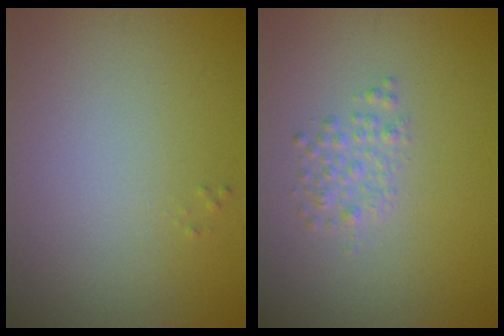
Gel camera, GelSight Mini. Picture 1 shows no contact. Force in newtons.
{"total": 1.5, "press": 1.5, "slide": 0.0}